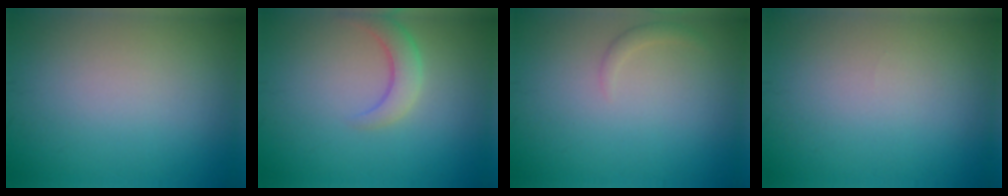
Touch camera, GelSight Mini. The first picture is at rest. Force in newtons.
{"total": 2.7, "press": 2.7, "slide": 0.3}
{"total": 1.0, "press": 0.9, "slide": 0.1}
{"total": 0.0}